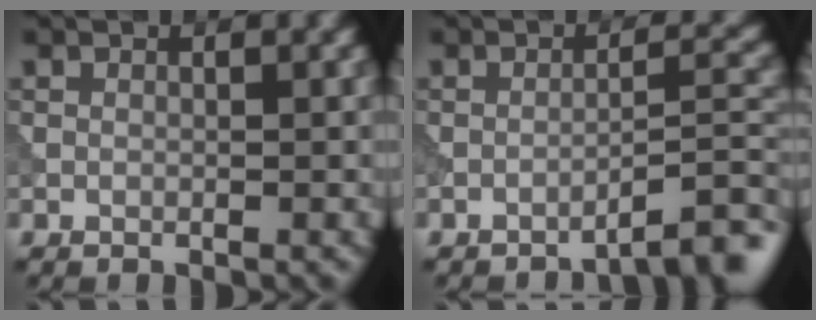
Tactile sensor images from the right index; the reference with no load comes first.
{"total": 4.2, "force": [-3.1, 0.4, 2.7], "torque": [-0.029, 0.019, -0.055]}